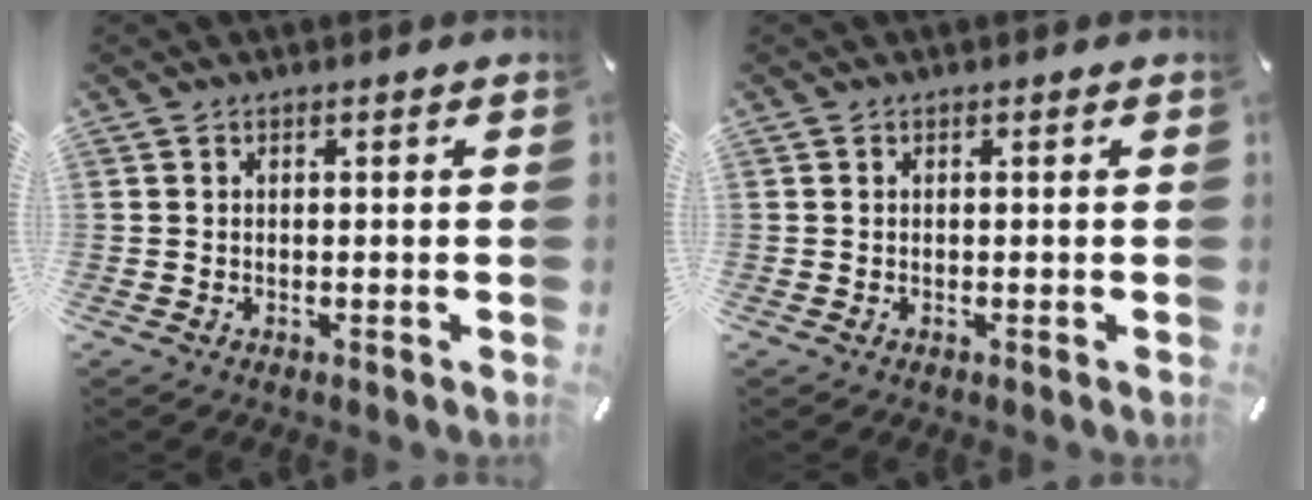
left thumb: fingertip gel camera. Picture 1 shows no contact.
{"total": 0.0}